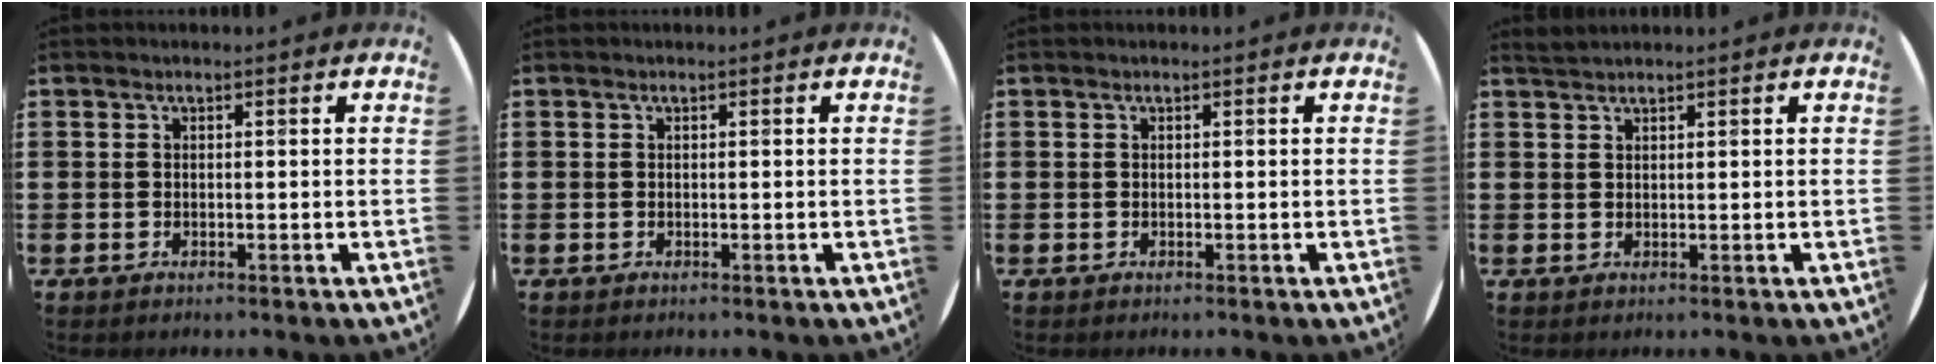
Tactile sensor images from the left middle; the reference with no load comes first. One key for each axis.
{"total": 0.0}
{"total": 0.0}
{"total": 1.1, "fx": 1.1, "fy": -0.1, "fz": 0.0, "tx": -0.003, "ty": -0.001, "tz": 0.022}